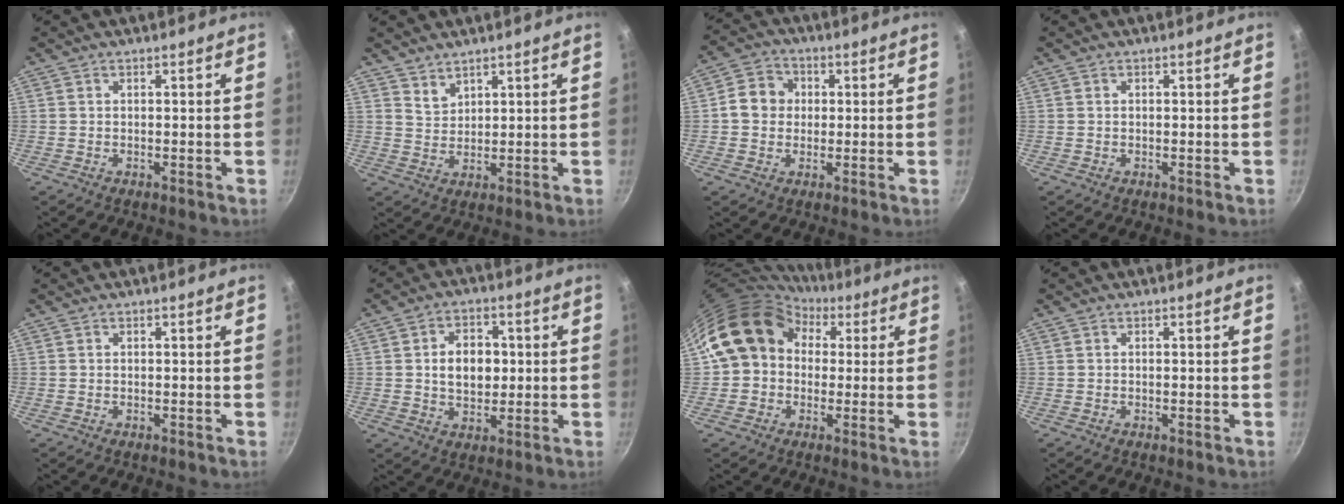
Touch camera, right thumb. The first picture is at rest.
{"total": 3.2, "force": [2.6, 1.6, 0.8], "torque": [-0.009, -0.011, 0.055]}
{"total": 7.0, "force": [0.6, 6.2, 3.2], "torque": [-0.026, 0.011, -0.007]}
{"total": 0.5, "force": [0.1, 0.4, 0.3], "torque": [-0.006, 0.002, 0.002]}
{"total": 0.0}
{"total": 8.5, "force": [0.9, 6.0, 6.0], "torque": [-0.070, 0.004, 0.011]}
{"total": 13.7, "force": [3.3, 11.4, 7.0], "torque": [-0.085, 0.029, 0.041]}
{"total": 0.0}